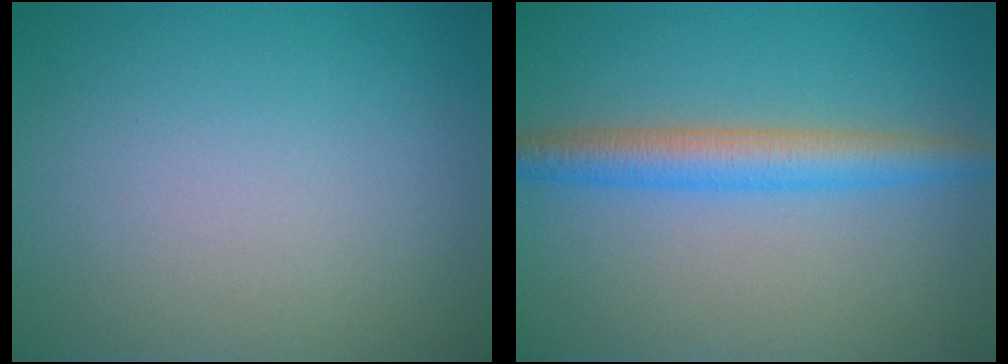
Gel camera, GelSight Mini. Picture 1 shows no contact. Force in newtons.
{"total": 4.1, "press": 4.1, "slide": 0.1}